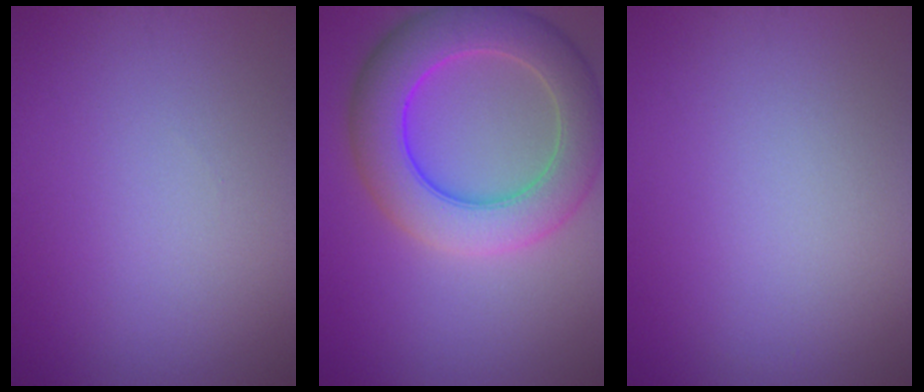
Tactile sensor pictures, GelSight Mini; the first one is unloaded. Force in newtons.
{"total": 8.6, "press": 8.6, "slide": 0.1}
{"total": 0.0}